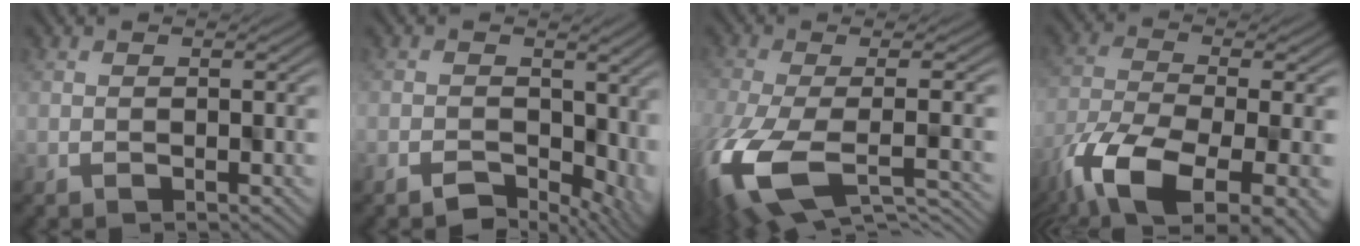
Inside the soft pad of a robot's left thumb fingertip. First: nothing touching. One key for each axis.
{"total": 3.2, "fx": -0.9, "fy": 2.5, "fz": 1.7, "tx": -0.011, "ty": -0.011, "tz": -0.014}
{"total": 13.6, "fx": -4.7, "fy": 6.4, "fz": 11.0, "tx": -0.276, "ty": -0.055, "tz": -0.063}
{"total": 13.6, "fx": -7.2, "fy": 5.7, "fz": 10.1, "tx": -0.226, "ty": -0.042, "tz": -0.111}